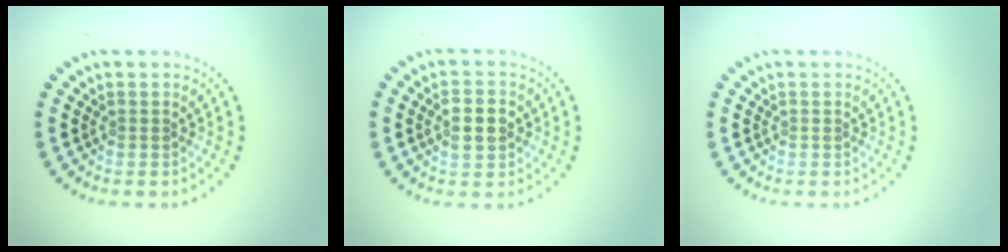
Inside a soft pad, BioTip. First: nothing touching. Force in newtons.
{"total": 2.9, "press": 2.9, "slide": 0.1}
{"total": 0.0}